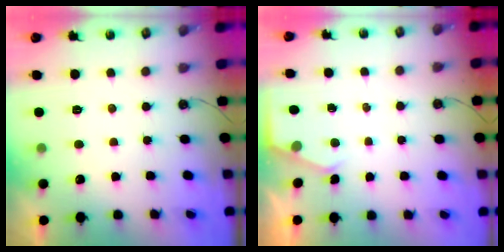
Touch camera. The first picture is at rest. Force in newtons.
{"total": 3.4, "press": 3.4, "slide": 0.4}